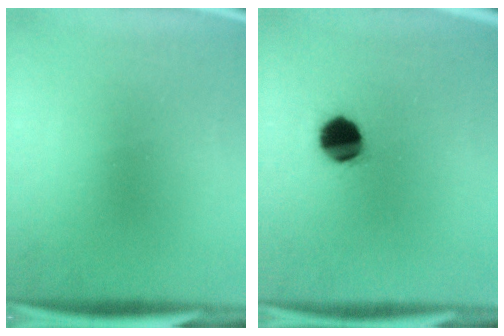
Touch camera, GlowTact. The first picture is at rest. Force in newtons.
{"total": 9.4}